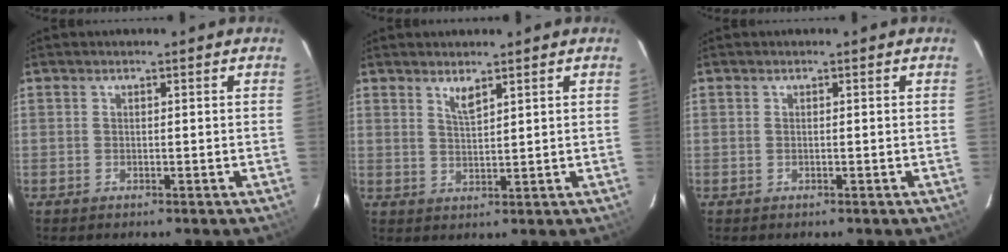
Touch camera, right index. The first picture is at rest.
{"total": 2.6, "force": [2.0, 0.4, 1.6], "torque": [-0.029, -0.002, 0.034]}
{"total": 0.0}